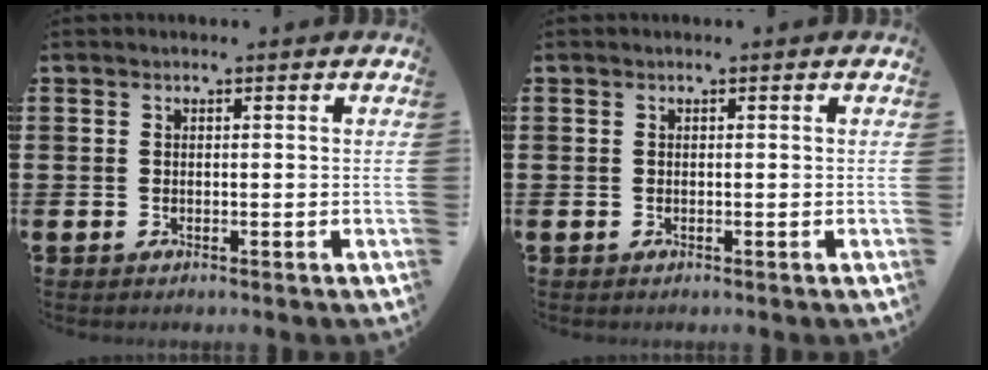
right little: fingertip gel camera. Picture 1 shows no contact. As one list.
[{"total": 0.0}]